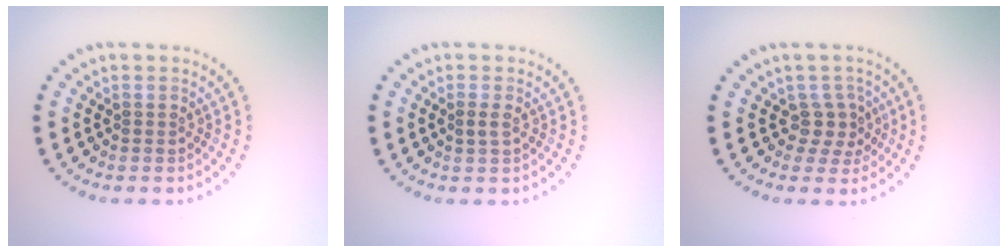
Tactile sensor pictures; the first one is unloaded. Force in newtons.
{"total": 0.9, "press": 0.9, "slide": 0.2}
{"total": 2.1, "press": 1.6, "slide": 1.4}